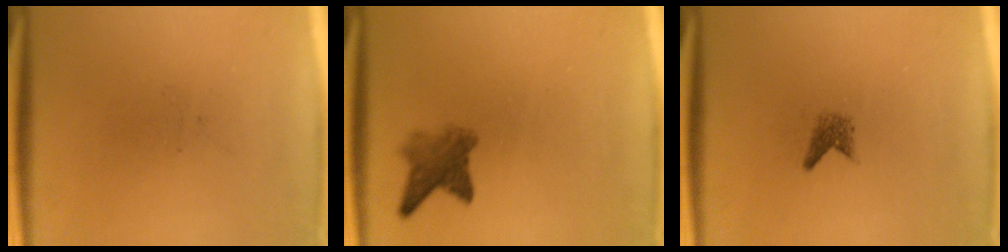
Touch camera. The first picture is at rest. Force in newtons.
{"total": 3.7}
{"total": 1.5}